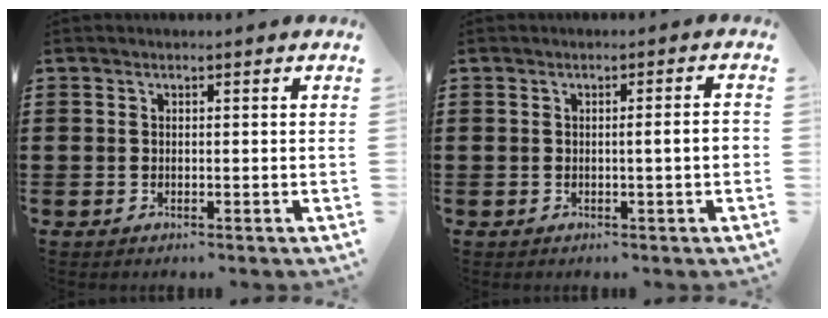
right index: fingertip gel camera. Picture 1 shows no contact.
{"total": 2.6, "force": [-0.2, 0.0, 2.6], "torque": [-0.043, -0.002, -0.006]}